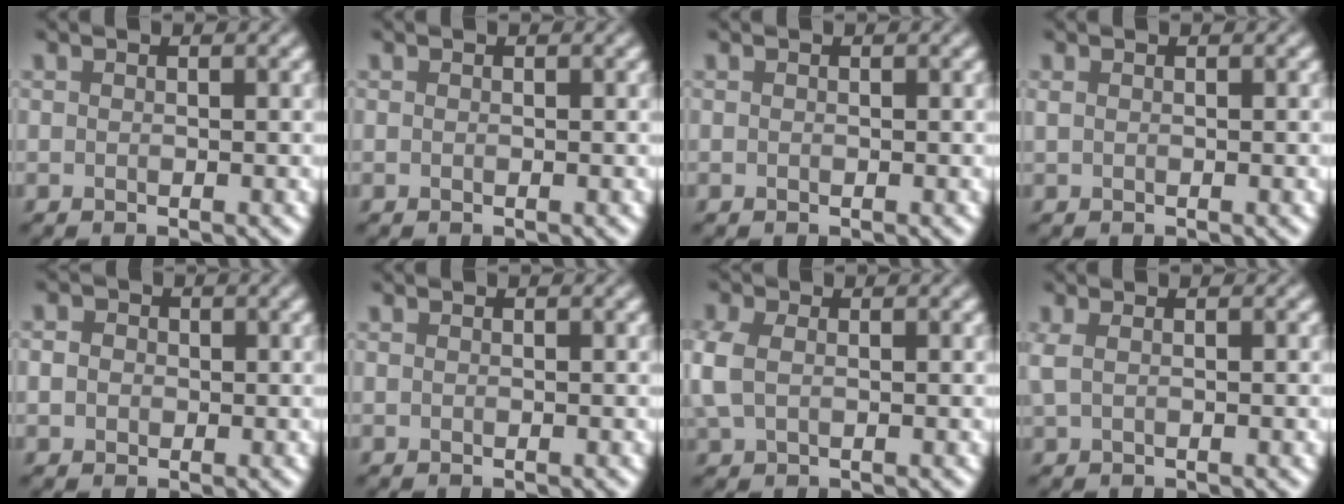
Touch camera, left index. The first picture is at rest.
{"total": 0.0}
{"total": 0.0}
{"total": 0.9, "force": [0.2, 0.3, 0.8], "torque": [-0.013, 0.002, 0.005]}
{"total": 2.4, "force": [0.5, 2.0, 1.1], "torque": [-0.009, 0.016, -0.011]}
{"total": 0.0}
{"total": 2.9, "force": [0.2, 2.0, 2.0], "torque": [-0.061, 0.003, 0.001]}
{"total": 1.7, "force": [0.4, 0.6, 1.5], "torque": [-0.027, 0.006, 0.005]}